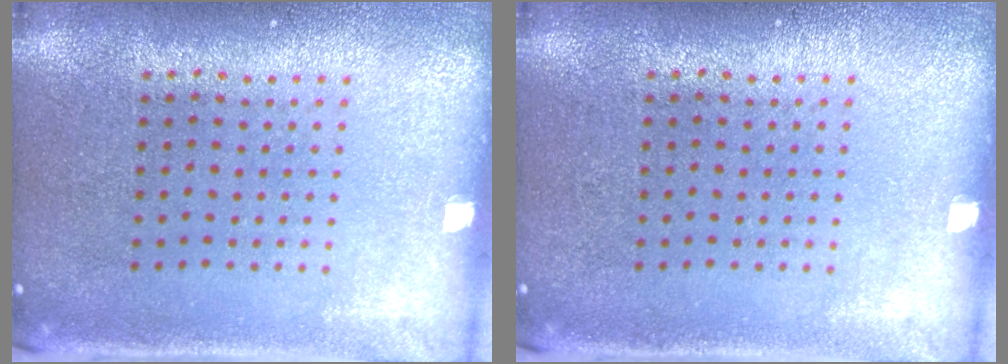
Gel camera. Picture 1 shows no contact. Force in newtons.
{"total": 0.0}